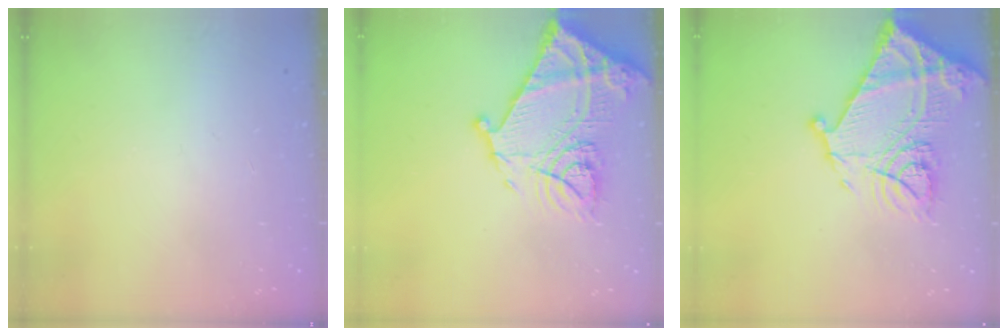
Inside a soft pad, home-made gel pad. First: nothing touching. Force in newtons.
{"total": 22.6, "press": 22.5, "slide": 2.0}
{"total": 22.6, "press": 22.5, "slide": 2.0}